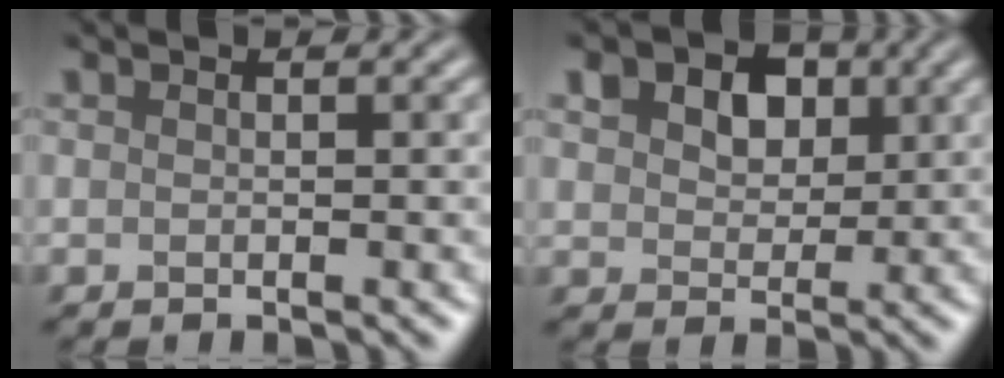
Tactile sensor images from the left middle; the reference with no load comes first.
{"total": 3.3, "force": [2.1, 2.3, 1.1], "torque": [-0.041, 0.018, 0.041]}